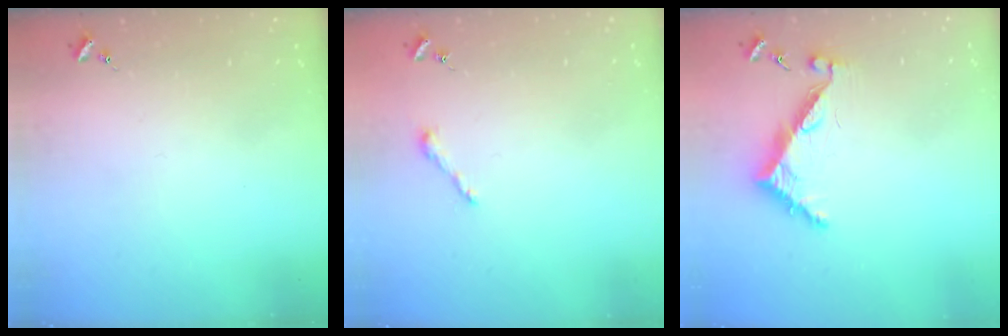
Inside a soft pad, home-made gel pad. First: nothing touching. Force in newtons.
{"total": 4.3, "press": 4.3, "slide": 0.5}
{"total": 6.7, "press": 6.6, "slide": 0.6}